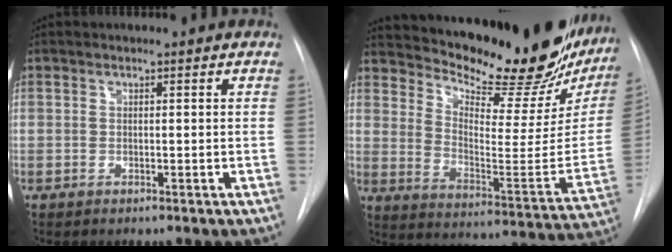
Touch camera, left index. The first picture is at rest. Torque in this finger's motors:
{"motor_torque": [1.04, -1.09, 0.44, 0.04]}